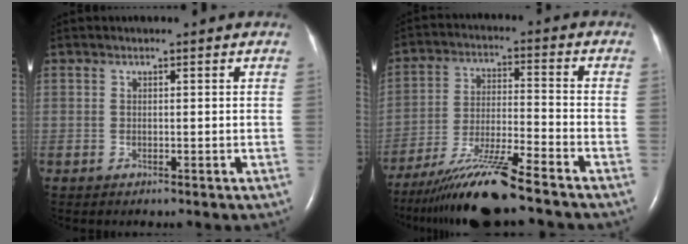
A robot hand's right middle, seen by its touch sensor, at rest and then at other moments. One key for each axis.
{"total": 12.3, "fx": -10.2, "fy": -0.7, "fz": 6.8, "tx": -0.126, "ty": -0.022, "tz": -0.184}